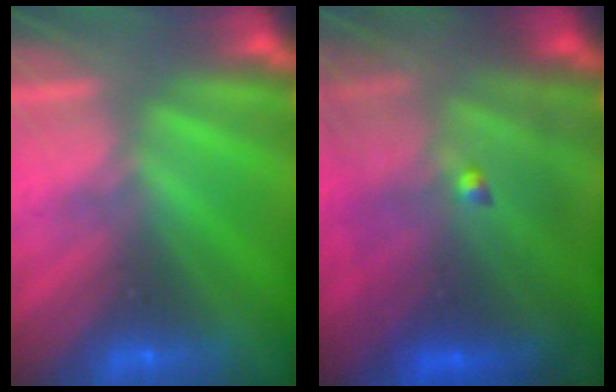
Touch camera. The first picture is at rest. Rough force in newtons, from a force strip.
{"total": 7.0}